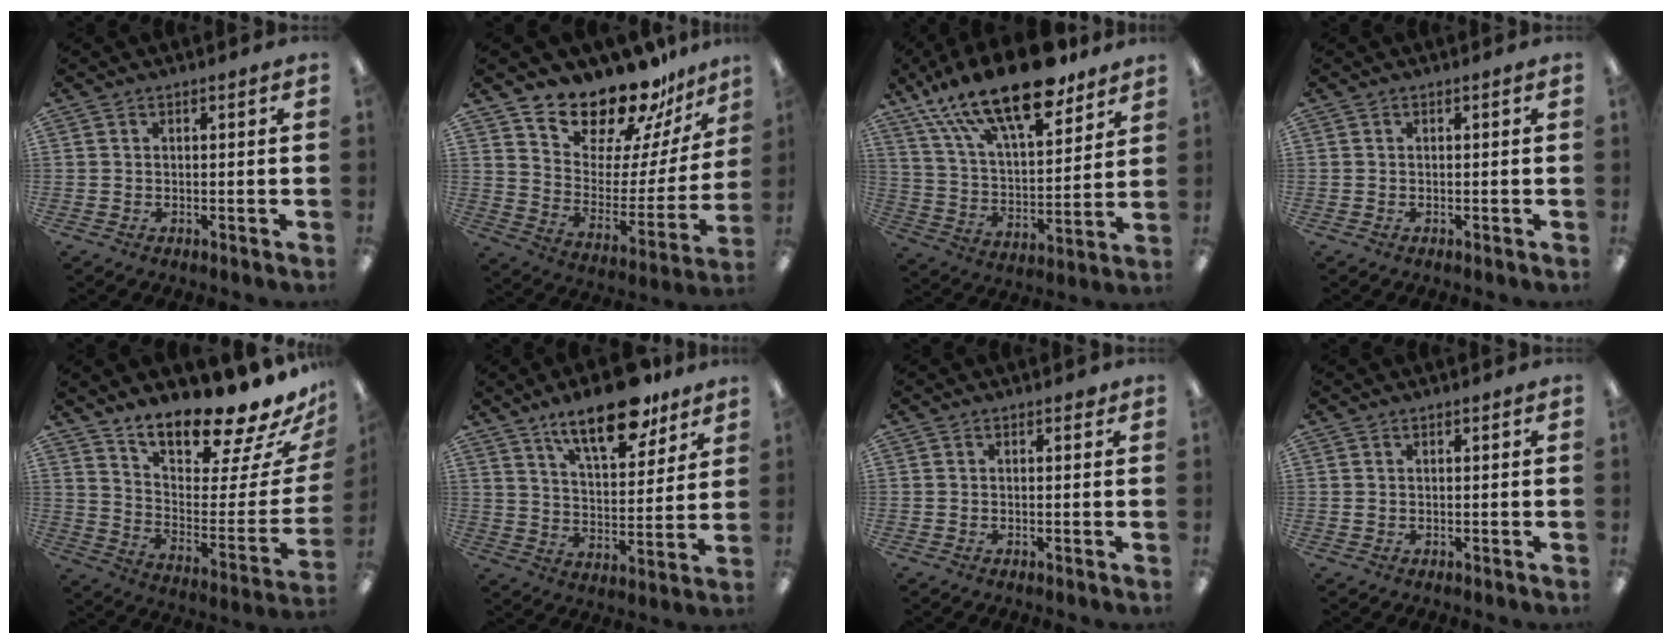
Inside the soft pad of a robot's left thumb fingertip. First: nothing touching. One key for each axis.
{"total": 17.8, "fx": 16.3, "fy": 5.9, "fz": 4.1, "tx": -0.079, "ty": -0.146, "tz": 0.291}
{"total": 22.6, "fx": 16.4, "fy": 7.9, "fz": 13.5, "tx": -0.229, "ty": -0.096, "tz": 0.281}
{"total": 0.0}
{"total": 17.8, "fx": 16.2, "fy": 3.5, "fz": 6.5, "tx": -0.083, "ty": -0.143, "tz": 0.270}
{"total": 16.7, "fx": 12.3, "fy": 5.9, "fz": 9.6, "tx": -0.144, "ty": -0.066, "tz": 0.206}
{"total": 0.7, "fx": 0.5, "fy": 0.4, "fz": 0.3, "tx": 0.001, "ty": -0.001, "tz": 0.006}
{"total": 0.5, "fx": 0.3, "fy": 0.4, "fz": 0.2, "tx": -0.004, "ty": 0.003, "tz": 0.006}